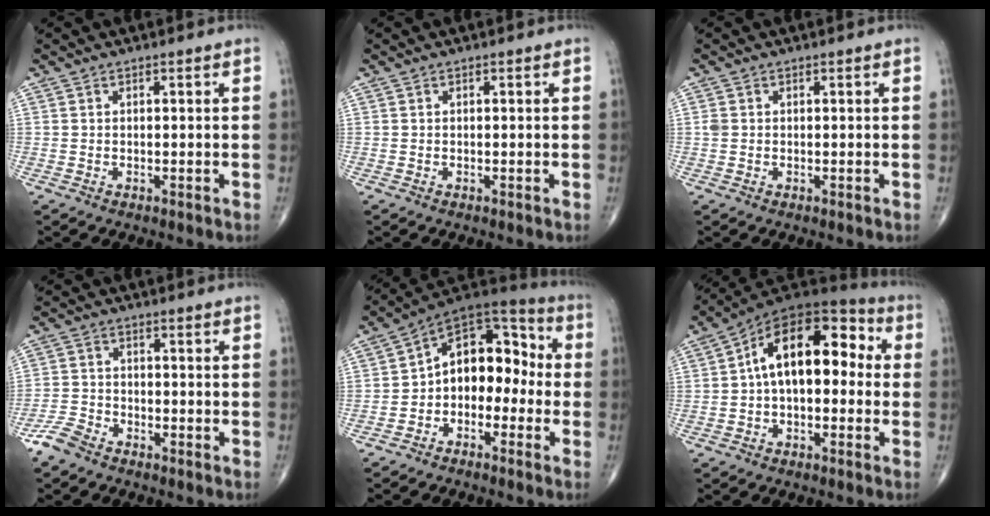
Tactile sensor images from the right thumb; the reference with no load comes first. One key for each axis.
{"total": 0.0}
{"total": 1.1, "fx": 0.1, "fy": 0.9, "fz": 0.6, "tx": -0.015, "ty": 0.002, "tz": 0.002}
{"total": 4.4, "fx": -3.6, "fy": 2.0, "fz": 1.5, "tx": -0.034, "ty": 0.007, "tz": -0.076}
{"total": 13.1, "fx": -1.9, "fy": 9.0, "fz": 9.4, "tx": -0.092, "ty": 0.056, "tz": -0.050}
{"total": 16.7, "fx": 1.3, "fy": 9.5, "fz": 13.6, "tx": -0.181, "ty": 0.052, "tz": 0.007}